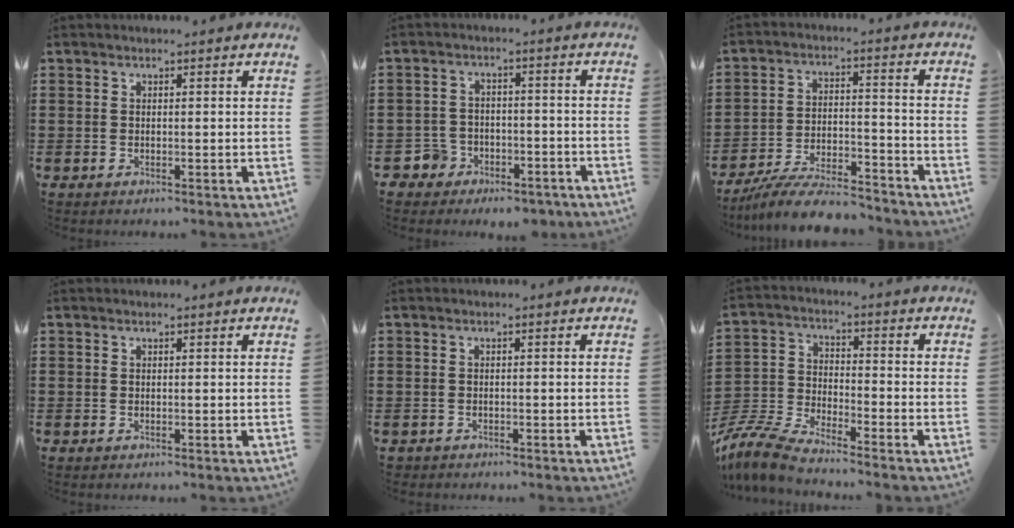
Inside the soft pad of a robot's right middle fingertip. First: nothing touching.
{"total": 3.9, "force": [-3.2, 2.2, 0.4], "torque": [-0.029, 0.003, -0.073]}
{"total": 8.9, "force": [-8.2, 1.0, 3.4], "torque": [-0.066, 0.013, -0.160]}
{"total": 0.0}
{"total": 0.8, "force": [-0.7, 0.2, -0.2], "torque": [0.001, 0.002, -0.017]}
{"total": 8.0, "force": [-7.5, 0.9, 2.5], "torque": [-0.070, 0.004, -0.153]}